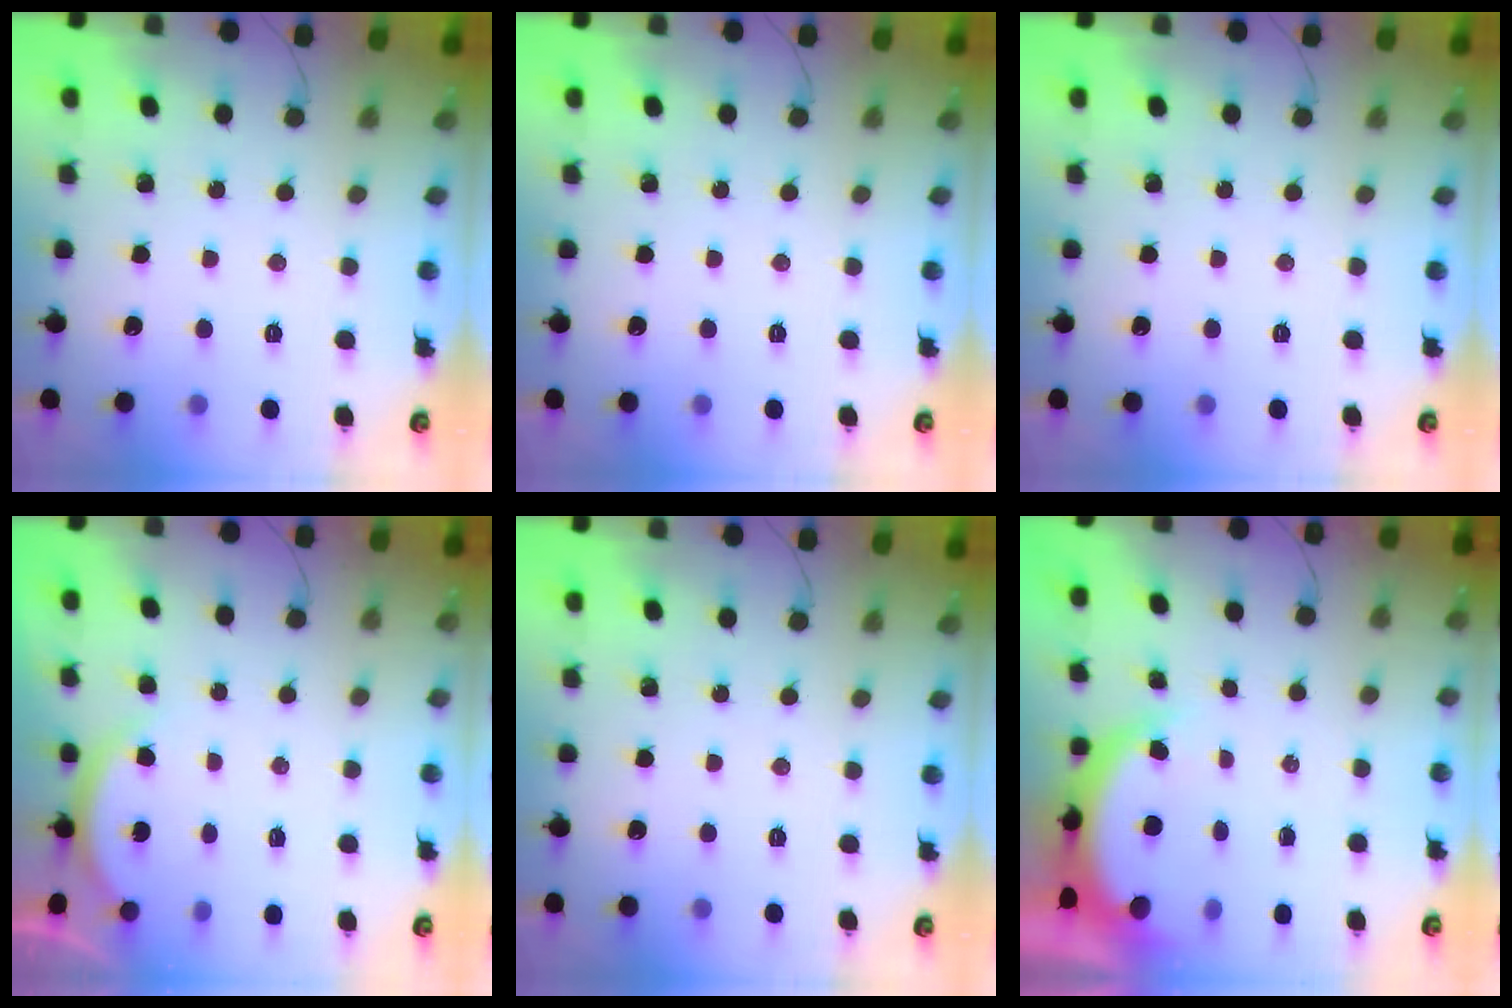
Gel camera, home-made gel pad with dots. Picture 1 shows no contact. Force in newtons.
{"total": 0.0}
{"total": 0.0}
{"total": 2.8, "press": 2.8, "slide": 0.6}
{"total": 0.0}
{"total": 4.7, "press": 4.5, "slide": 1.4}